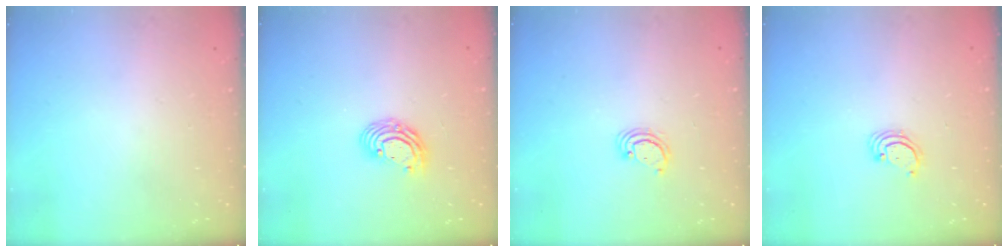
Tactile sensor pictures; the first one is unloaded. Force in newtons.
{"total": 7.6, "press": 7.6, "slide": 0.9}
{"total": 3.2, "press": 3.1, "slide": 0.3}
{"total": 2.3, "press": 2.3, "slide": 0.2}